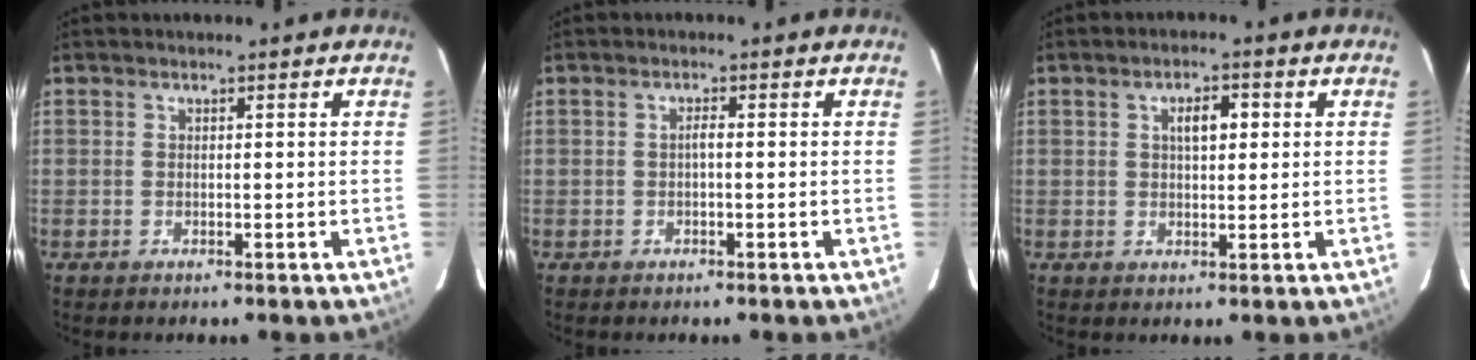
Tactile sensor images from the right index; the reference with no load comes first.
{"total": 0.9, "force": [-0.2, 0.1, 0.9], "torque": [-0.015, 0.006, -0.006]}
{"total": 3.9, "force": [1.1, 1.7, 3.3], "torque": [-0.054, 0.011, 0.018]}